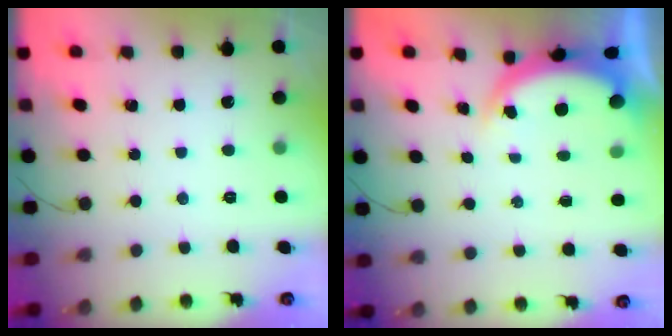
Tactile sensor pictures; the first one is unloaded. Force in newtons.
{"total": 4.7, "press": 4.6, "slide": 0.3}